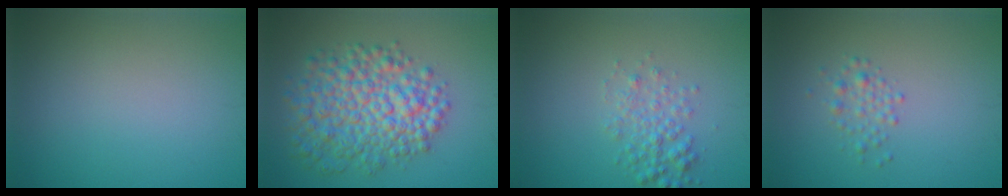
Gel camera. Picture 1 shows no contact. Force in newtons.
{"total": 7.9, "press": 7.9, "slide": 0.2}
{"total": 2.5, "press": 2.5, "slide": 0.0}
{"total": 2.2, "press": 2.2, "slide": 0.0}